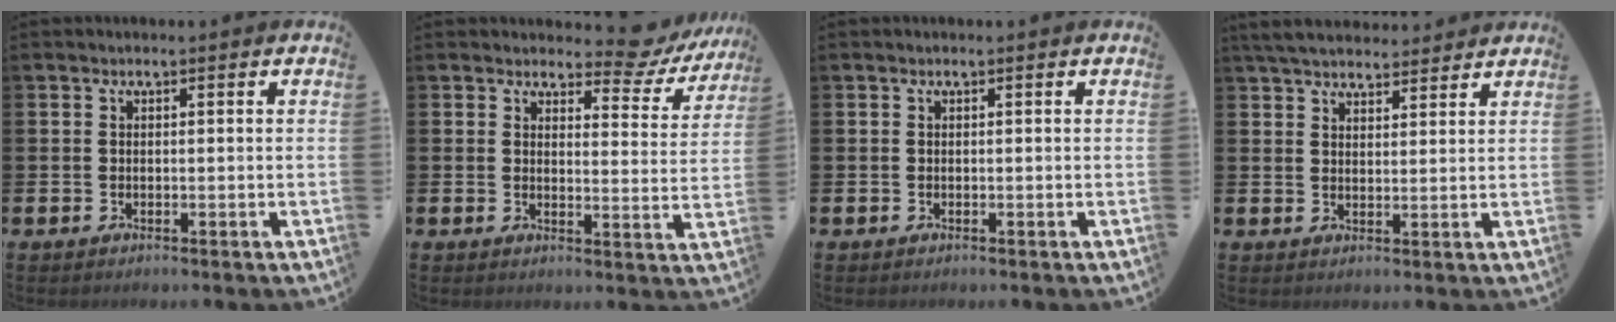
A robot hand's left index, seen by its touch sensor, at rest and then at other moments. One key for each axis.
{"total": 5.0, "fx": 4.5, "fy": 1.6, "fz": 1.3, "tx": -0.016, "ty": -0.031, "tz": 0.074}
{"total": 0.0}
{"total": 5.0, "fx": 4.8, "fy": 1.1, "fz": 0.8, "tx": -0.036, "ty": -0.017, "tz": 0.089}